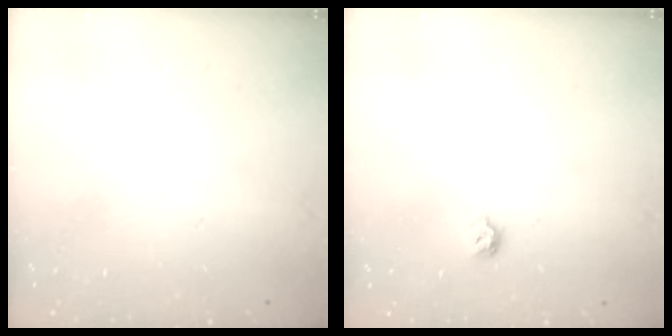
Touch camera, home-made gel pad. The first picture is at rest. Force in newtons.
{"total": 4.4, "press": 4.3, "slide": 0.8}